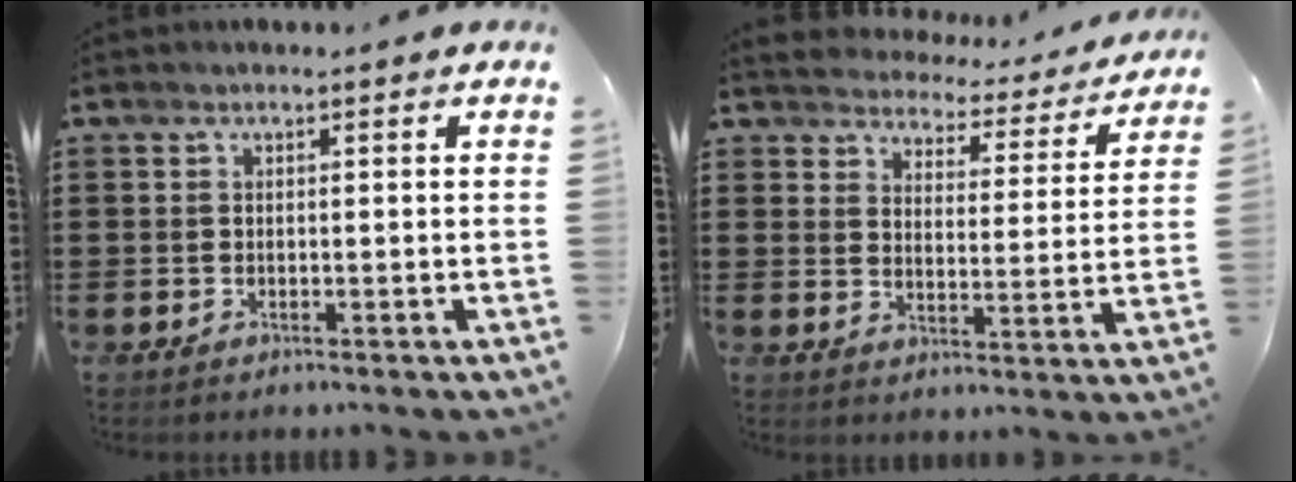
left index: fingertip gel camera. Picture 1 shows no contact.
{"total": 3.2, "force": [3.2, 0.4, -0.2], "torque": [-0.022, -0.030, 0.049]}